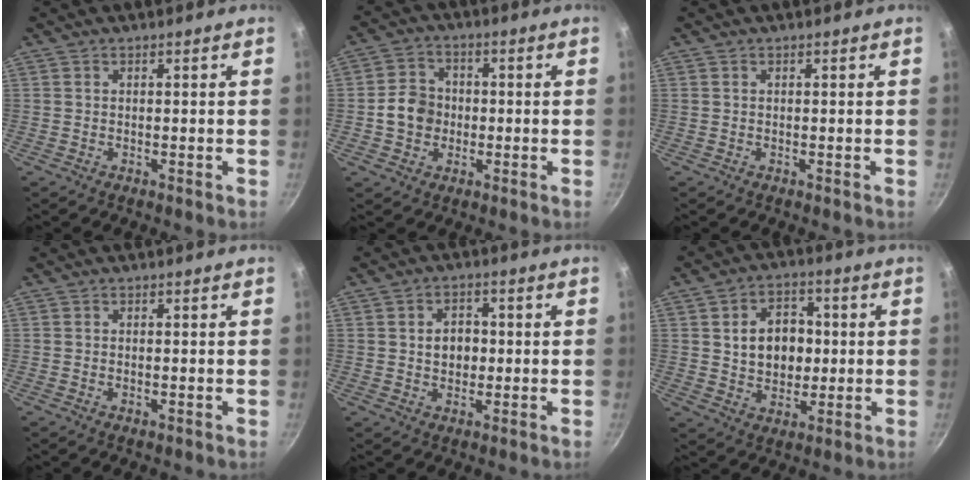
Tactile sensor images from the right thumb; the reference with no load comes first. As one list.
[{"total": 7.1, "force": [-0.8, 6.2, 3.3], "torque": [-0.028, 0.018, -0.024]}, {"total": 0.0}, {"total": 0.9, "force": [-0.1, 0.4, 0.8], "torque": [-0.013, 0.000, -0.003]}, {"total": 5.3, "force": [0.3, 4.2, 3.3], "torque": [-0.029, 0.007, 0.003]}, {"total": 11.2, "force": [1.2, 8.5, 7.1], "torque": [-0.078, 0.004, 0.022]}]